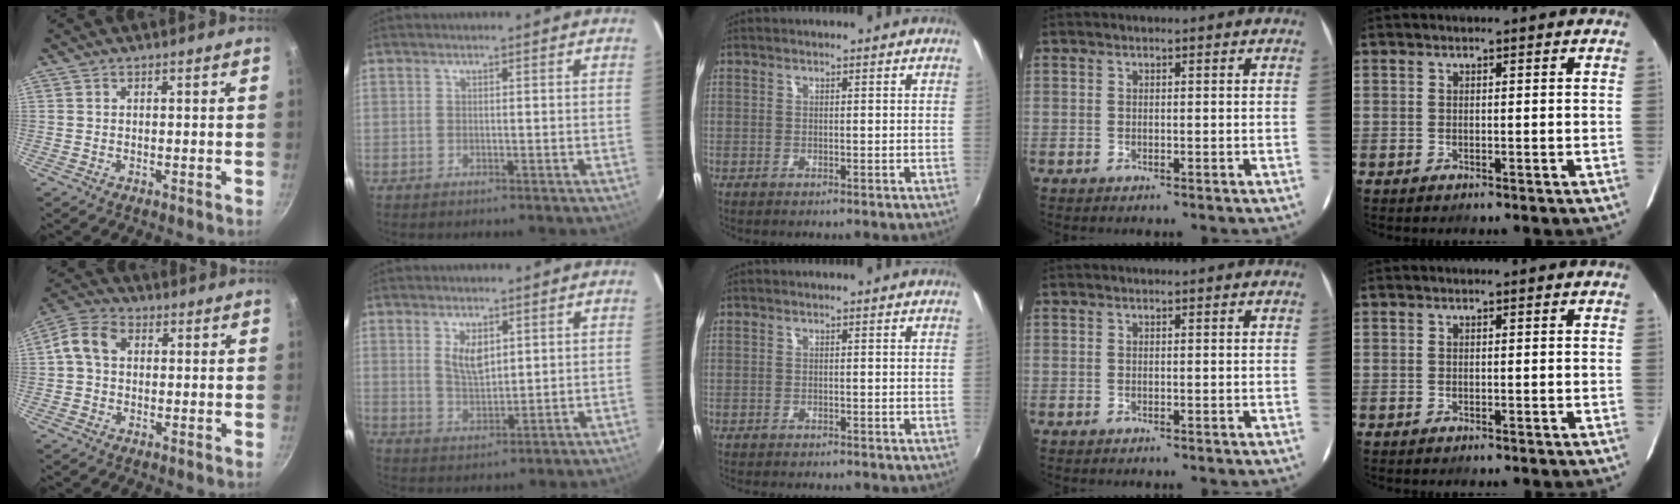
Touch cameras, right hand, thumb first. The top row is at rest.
{"thumb": {"total": 7.1, "force": [0.8, 5.5, 4.3], "torque": [-0.070, 0.020, -0.001]}, "index": {"total": 5.4, "force": [2.0, 2.7, 4.2], "torque": [-0.072, -0.001, 0.042]}, "middle": {"total": 2.6, "force": [-2.5, 0.5, 0.7], "torque": [-0.024, -0.014, -0.042]}}